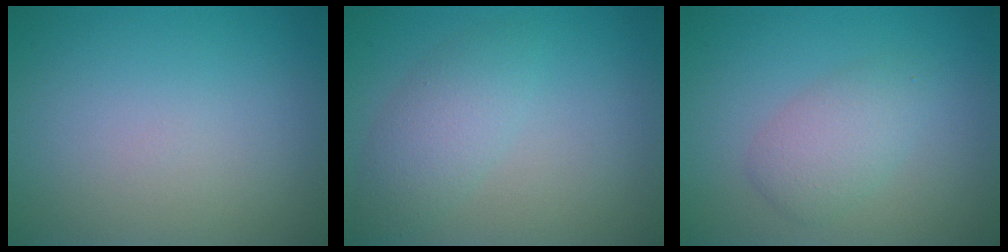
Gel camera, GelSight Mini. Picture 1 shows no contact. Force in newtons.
{"total": 3.0, "press": 3.0, "slide": 0.1}
{"total": 2.7, "press": 2.7, "slide": 0.1}